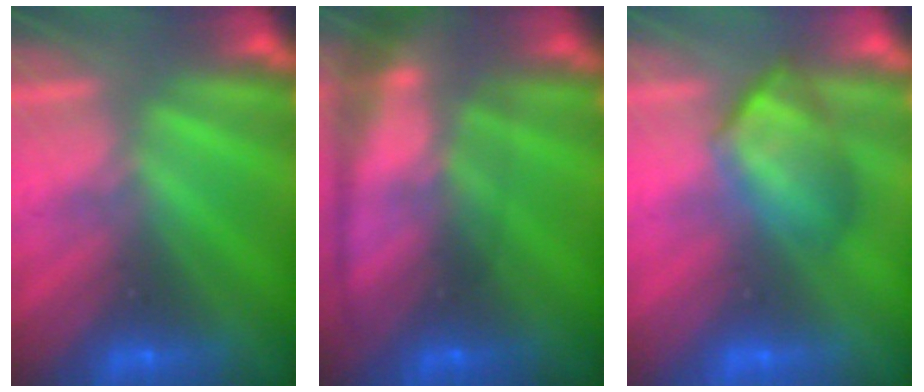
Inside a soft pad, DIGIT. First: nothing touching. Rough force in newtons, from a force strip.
{"total": 5.8}
{"total": 4.6}